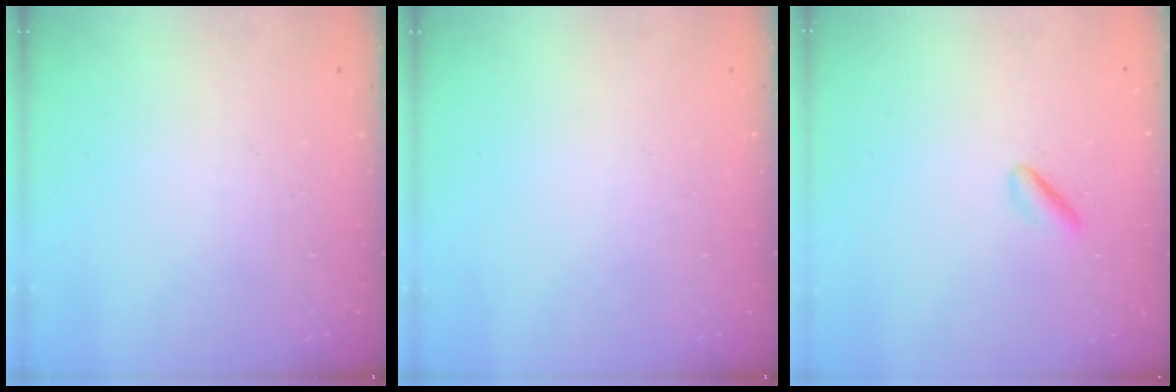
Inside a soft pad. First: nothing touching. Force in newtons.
{"total": 0.0}
{"total": 2.5, "press": 2.3, "slide": 0.8}